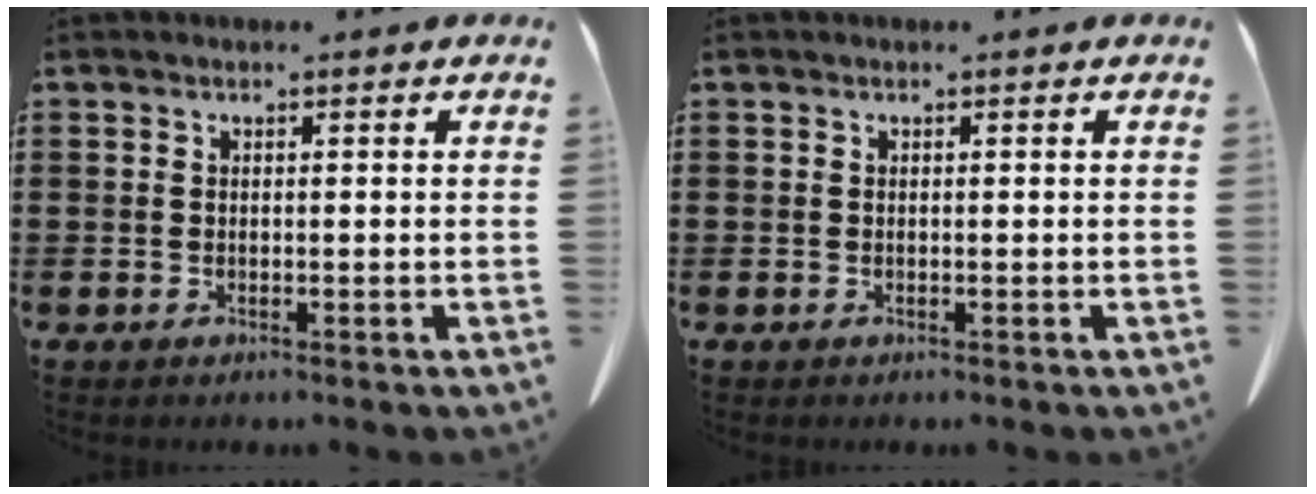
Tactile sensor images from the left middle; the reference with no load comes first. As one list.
[{"total": 0.0}]